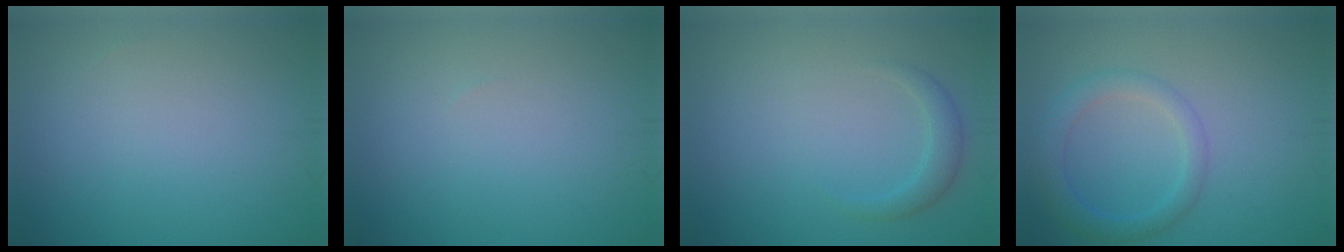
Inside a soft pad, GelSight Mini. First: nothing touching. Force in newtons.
{"total": 0.0}
{"total": 1.6, "press": 1.6, "slide": 0.1}
{"total": 3.0, "press": 3.0, "slide": 0.2}